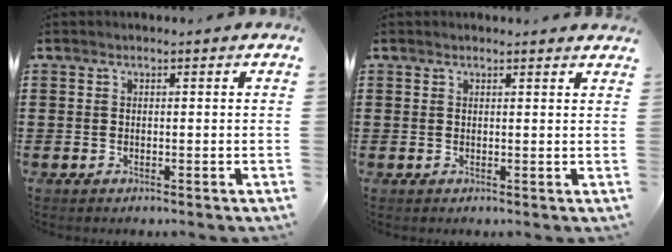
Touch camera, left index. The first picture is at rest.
{"total": 0.9, "force": [0.9, 0.0, 0.3], "torque": [-0.008, -0.001, 0.017]}